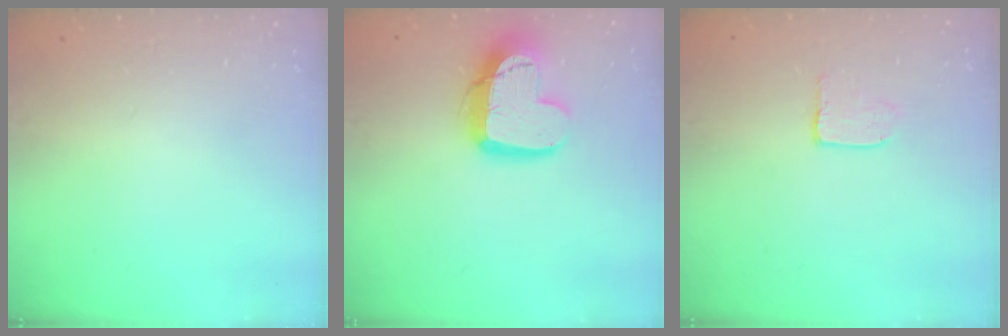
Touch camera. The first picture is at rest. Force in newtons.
{"total": 14.0, "press": 13.9, "slide": 1.3}
{"total": 3.9, "press": 3.9, "slide": 0.1}